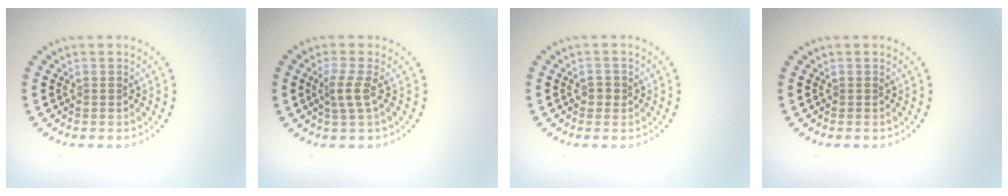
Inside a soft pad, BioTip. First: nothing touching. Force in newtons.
{"total": 1.9, "press": 1.4, "slide": 1.3}
{"total": 1.0, "press": 1.0, "slide": 0.3}
{"total": 0.0}